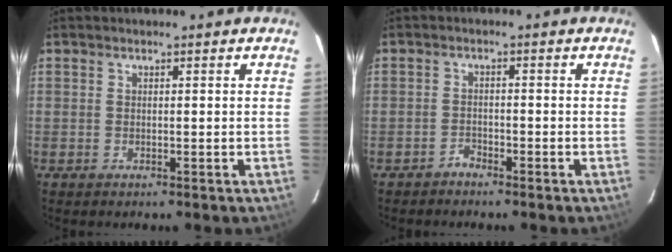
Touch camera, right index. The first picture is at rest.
{"total": 1.7, "force": [-1.6, 0.4, 0.0], "torque": [0.000, 0.001, -0.031]}